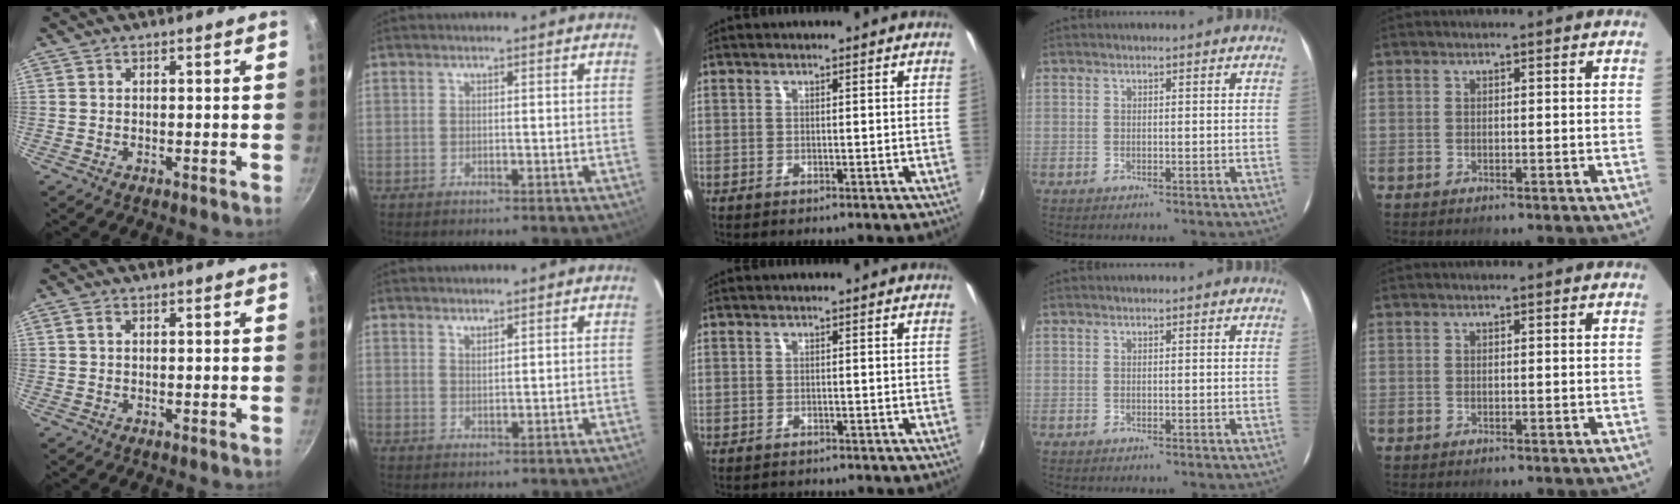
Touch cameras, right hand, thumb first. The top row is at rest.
{"thumb": {"total": 1.2, "force": [0.4, 0.7, 0.8], "torque": [-0.014, 0.002, 0.006]}, "index": {"total": 1.3, "force": [1.2, 0.4, 0.5], "torque": [-0.007, 0.000, 0.021]}, "middle": {"total": 1.1, "force": [-1.0, 0.5, 0.0], "torque": [-0.004, 0.002, -0.015]}}